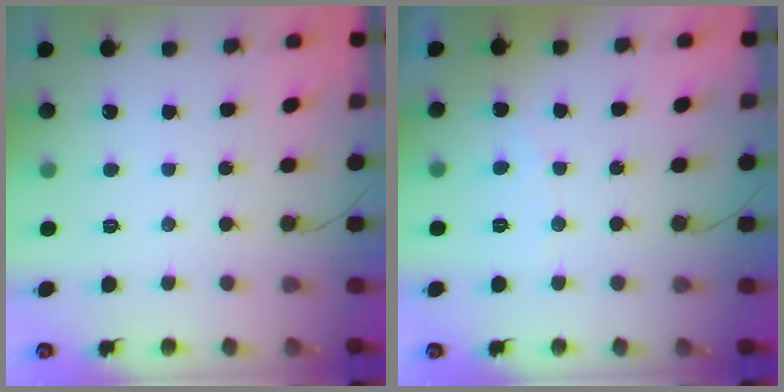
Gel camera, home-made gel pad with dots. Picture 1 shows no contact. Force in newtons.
{"total": 3.3, "press": 3.3, "slide": 0.2}